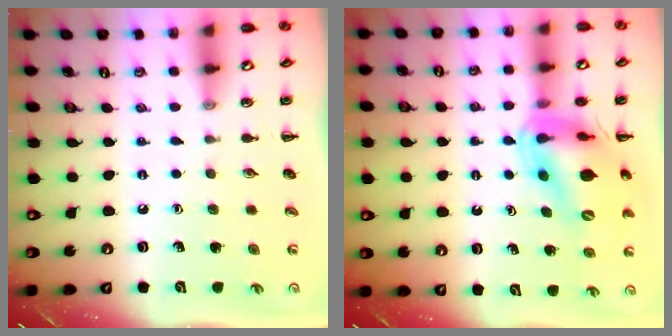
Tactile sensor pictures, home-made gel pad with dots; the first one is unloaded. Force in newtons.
{"total": 15.6, "press": 14.9, "slide": 4.5}